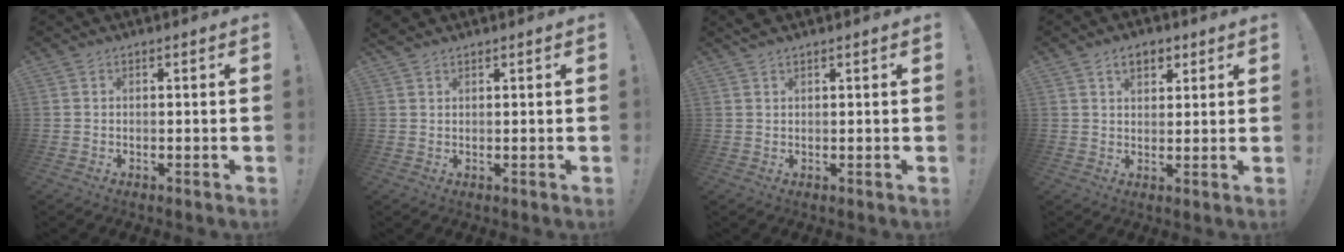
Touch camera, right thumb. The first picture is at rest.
{"total": 1.2, "force": [1.2, 0.3, 0.3], "torque": [-0.001, -0.007, 0.021]}
{"total": 1.3, "force": [1.2, 0.0, 0.6], "torque": [-0.014, -0.002, 0.022]}
{"total": 5.7, "force": [2.9, 3.7, 3.3], "torque": [-0.047, -0.002, 0.052]}